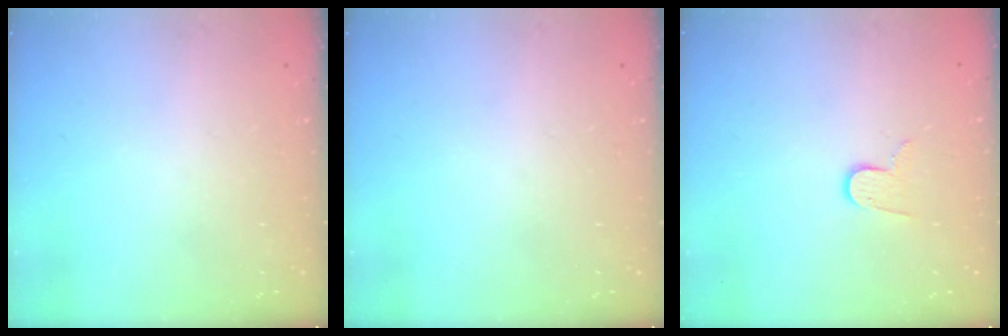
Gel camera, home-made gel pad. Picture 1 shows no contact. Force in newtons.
{"total": 0.0}
{"total": 7.6, "press": 7.5, "slide": 0.7}